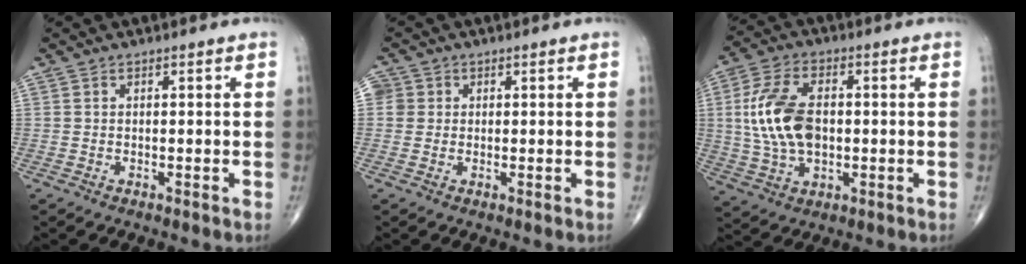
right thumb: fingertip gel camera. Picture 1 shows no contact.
{"total": 3.0, "force": [0.4, 2.9, 0.5], "torque": [0.011, 0.006, 0.006]}
{"total": 13.4, "force": [0.6, 7.9, 10.8], "torque": [-0.211, 0.008, 0.014]}